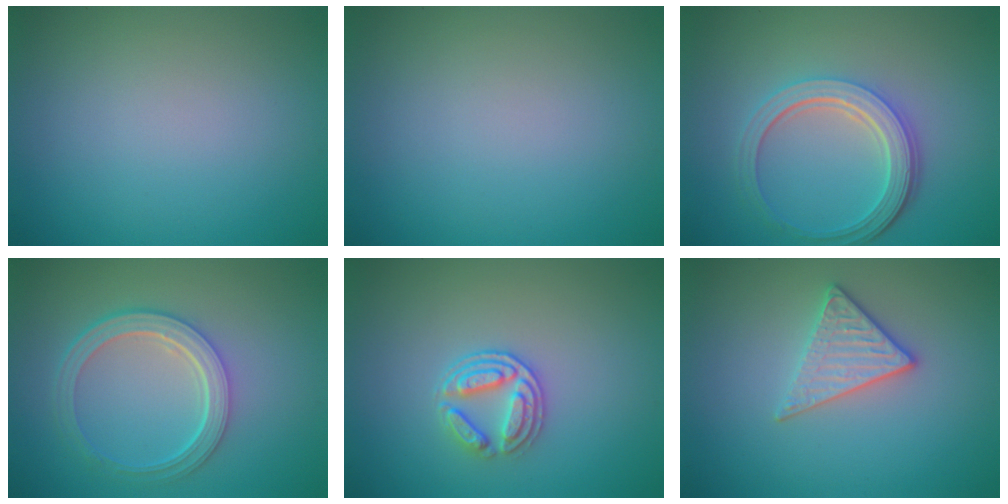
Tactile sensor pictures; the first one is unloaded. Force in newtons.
{"total": 0.0}
{"total": 5.0, "press": 3.7, "slide": 3.3}
{"total": 4.8, "press": 3.6, "slide": 3.2}
{"total": 3.0, "press": 2.7, "slide": 1.2}
{"total": 2.7, "press": 2.6, "slide": 1.0}